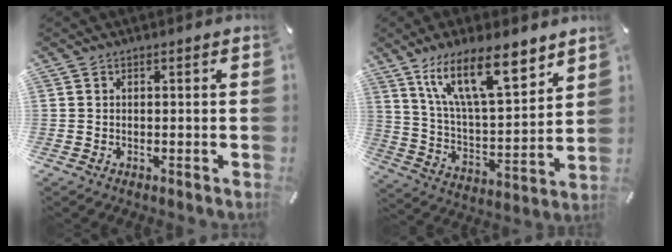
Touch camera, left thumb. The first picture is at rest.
{"total": 18.4, "force": [12.2, 6.5, 12.2], "torque": [-0.224, -0.052, 0.210]}